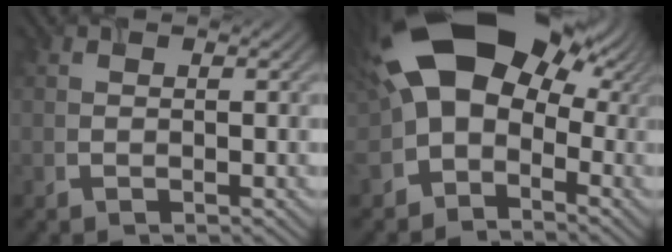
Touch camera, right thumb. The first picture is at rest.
{"total": 17.3, "force": [3.0, 11.8, 12.3], "torque": [-0.225, -0.007, 0.068]}